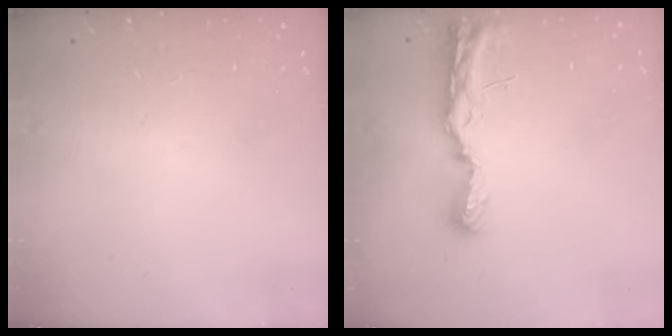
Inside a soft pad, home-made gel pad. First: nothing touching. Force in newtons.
{"total": 11.2, "press": 9.8, "slide": 5.4}